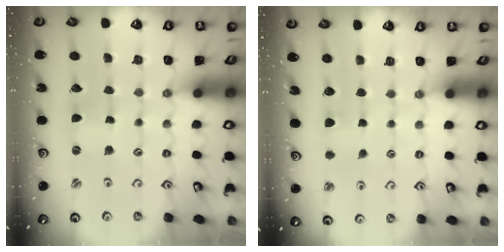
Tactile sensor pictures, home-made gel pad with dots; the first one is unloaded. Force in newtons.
{"total": 4.0, "press": 4.0, "slide": 0.6}